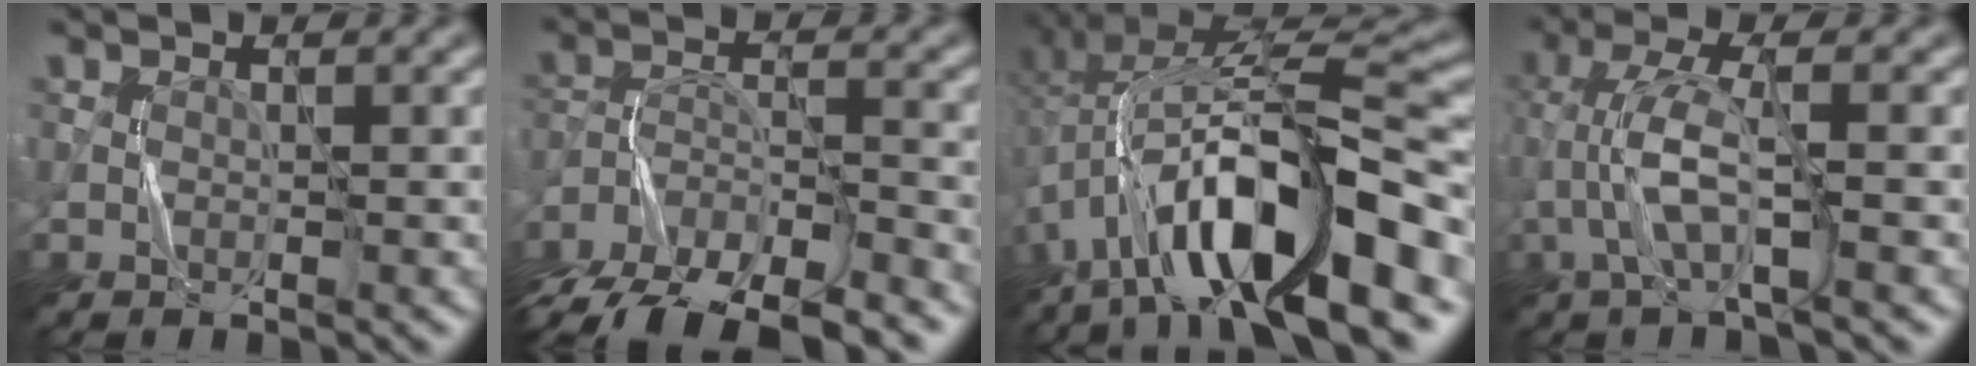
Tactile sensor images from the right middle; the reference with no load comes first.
{"total": 11.2, "force": [-9.5, 3.7, 4.7], "torque": [-0.075, -0.018, -0.149]}
{"total": 15.3, "force": [-4.8, 4.8, 13.8], "torque": [-0.231, 0.025, -0.076]}
{"total": 4.8, "force": [-1.3, 0.7, 4.6], "torque": [-0.102, 0.012, -0.028]}